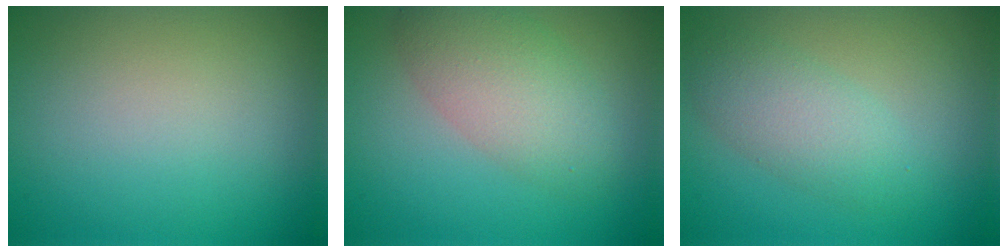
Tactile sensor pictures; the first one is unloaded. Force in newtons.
{"total": 5.0, "press": 5.0, "slide": 0.3}
{"total": 3.4, "press": 3.4, "slide": 0.1}